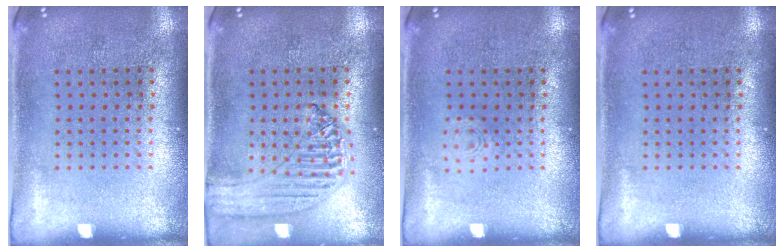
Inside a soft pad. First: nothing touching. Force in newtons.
{"total": 1.2, "press": 1.2, "slide": 0.1}
{"total": 0.7, "press": 0.7, "slide": 0.1}
{"total": 0.0}